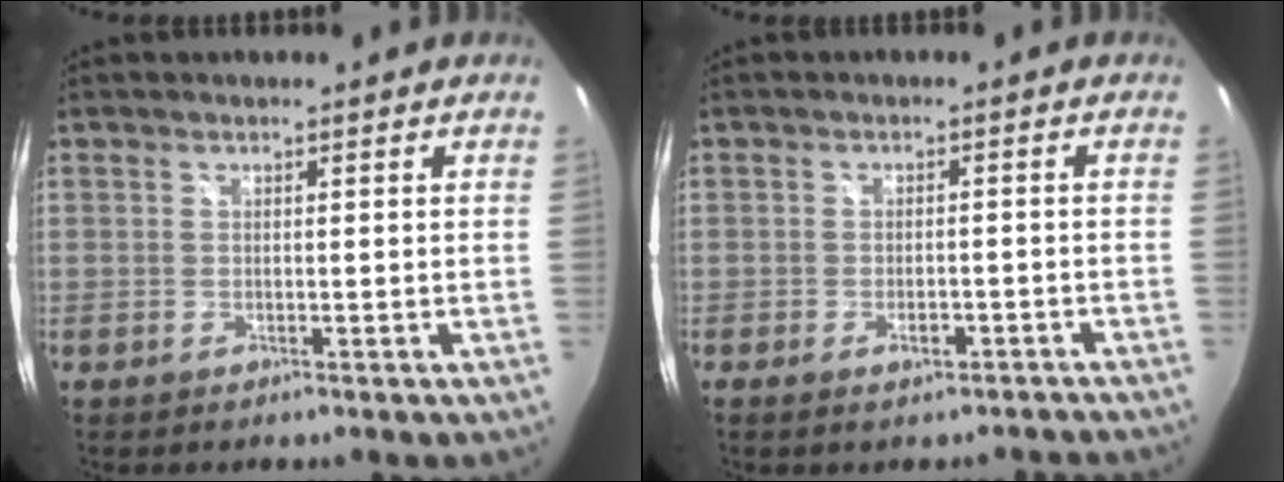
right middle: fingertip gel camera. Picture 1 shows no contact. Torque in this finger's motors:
{"motor_torque": [1.08, -1.06, 0.04, 0.06]}